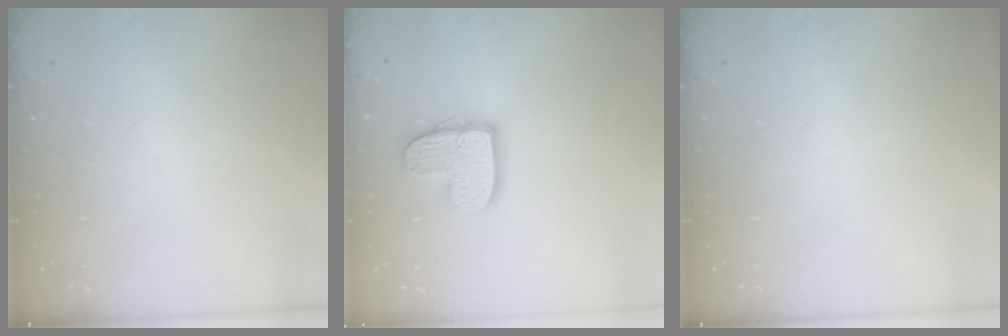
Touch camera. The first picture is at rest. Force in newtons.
{"total": 12.6, "press": 12.6, "slide": 0.9}
{"total": 0.0}